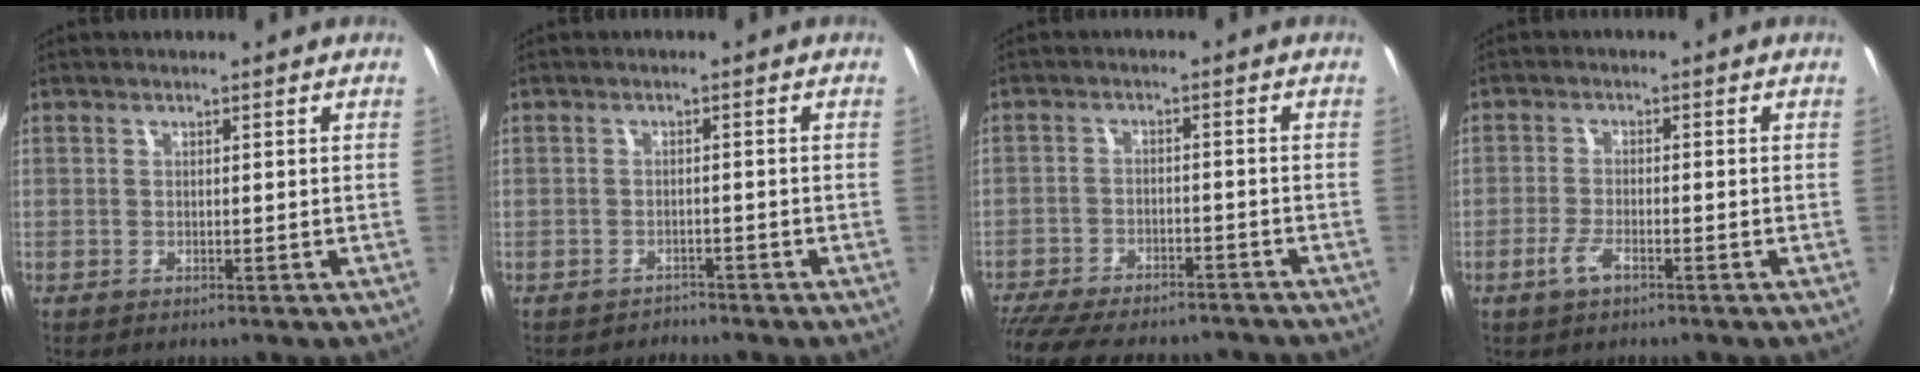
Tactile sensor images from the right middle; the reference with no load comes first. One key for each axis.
{"total": 3.2, "fx": -3.0, "fy": 1.2, "fz": 0.1, "tx": -0.013, "ty": -0.016, "tz": -0.046}
{"total": 18.3, "fx": -15.5, "fy": 5.4, "fz": 8.0, "tx": -0.174, "ty": -0.036, "tz": -0.225}
{"total": 3.1, "fx": -2.0, "fy": 1.0, "fz": 2.2, "tx": -0.056, "ty": -0.006, "tz": -0.041}